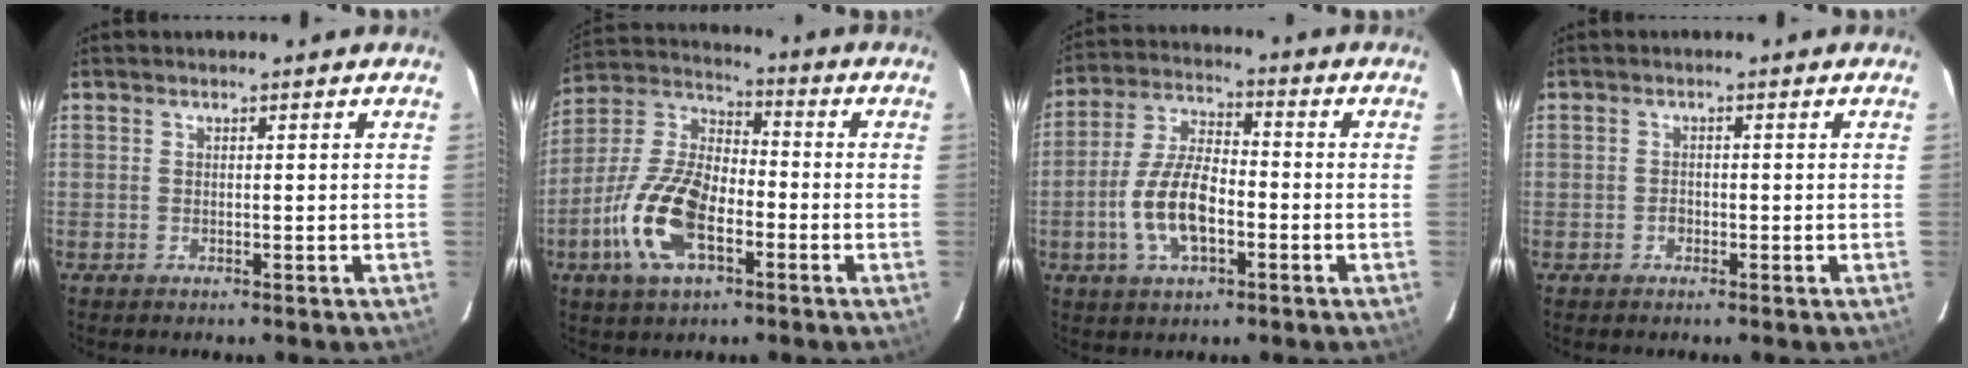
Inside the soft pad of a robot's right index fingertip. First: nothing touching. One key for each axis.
{"total": 16.0, "fx": -6.2, "fy": 7.8, "fz": 12.6, "tx": -0.274, "ty": 0.001, "tz": -0.122}
{"total": 11.4, "fx": -3.6, "fy": 5.1, "fz": 9.5, "tx": -0.199, "ty": 0.004, "tz": -0.066}
{"total": 1.3, "fx": -0.6, "fy": 1.1, "fz": 0.4, "tx": -0.007, "ty": 0.002, "tz": -0.009}